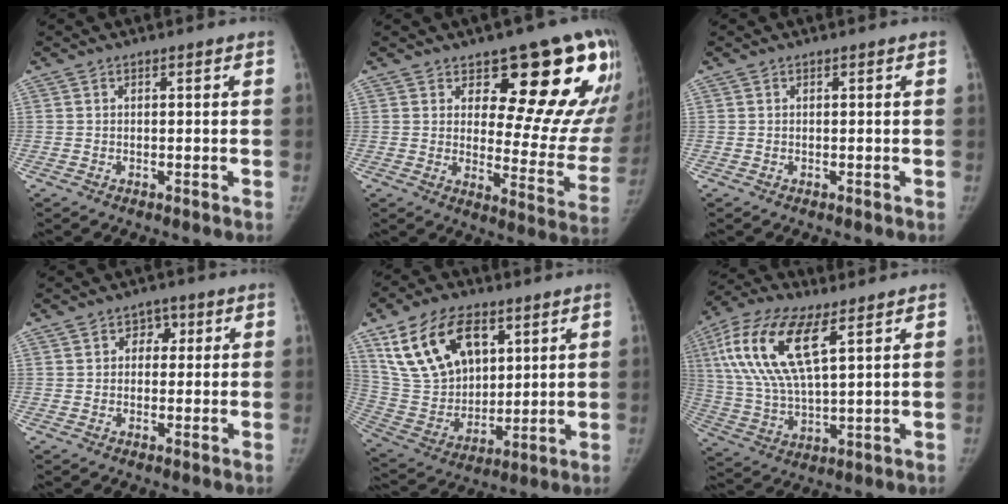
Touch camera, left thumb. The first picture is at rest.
{"total": 19.8, "force": [11.4, 8.6, 13.8], "torque": [-0.115, -0.076, 0.146]}
{"total": 0.0}
{"total": 3.5, "force": [0.9, 2.9, 1.8], "torque": [0.004, 0.004, 0.006]}
{"total": 19.7, "force": [9.4, 12.3, 12.2], "torque": [-0.193, -0.030, 0.186]}
{"total": 17.8, "force": [7.0, 7.0, 14.7], "torque": [-0.308, -0.004, 0.133]}